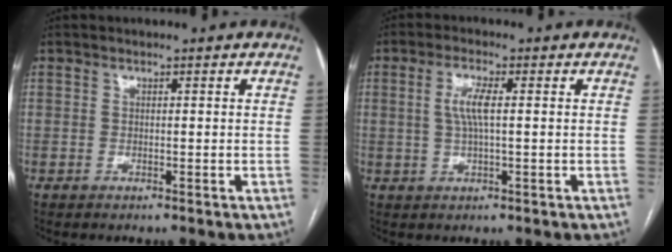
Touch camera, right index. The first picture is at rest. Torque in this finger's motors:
{"motor_torque": [0.06, -0.01, 0.10, 0.07]}